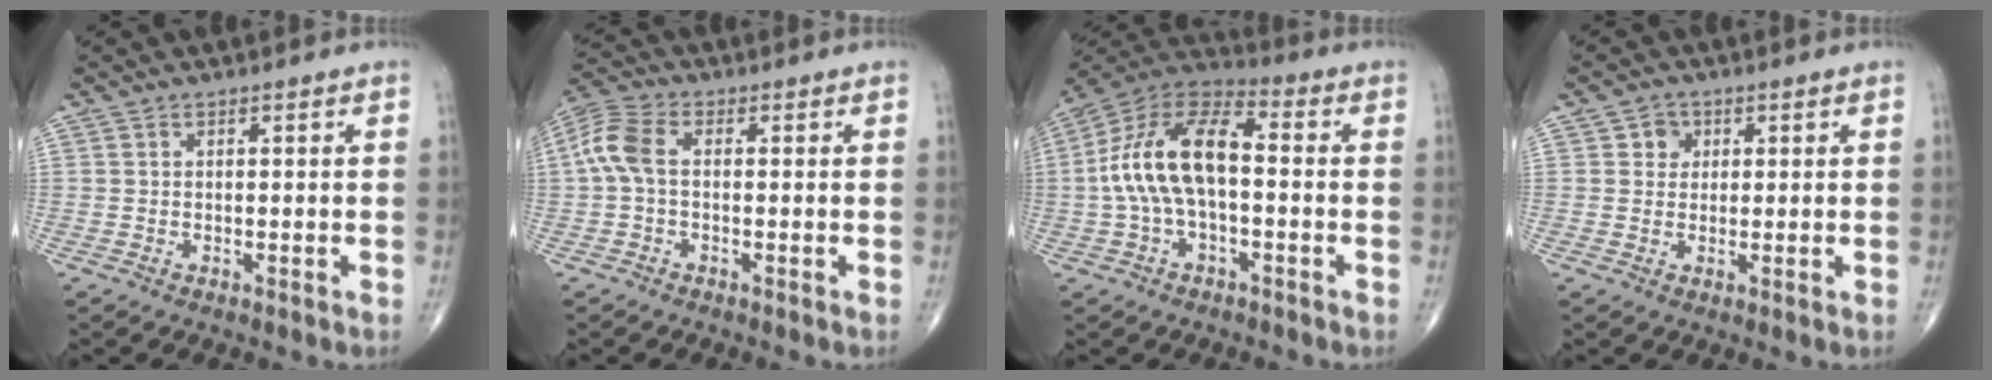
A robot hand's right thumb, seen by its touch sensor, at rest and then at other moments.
{"total": 6.4, "force": [0.0, 3.6, 5.3], "torque": [-0.127, 0.020, -0.009]}
{"total": 15.4, "force": [-0.4, 7.5, 13.4], "torque": [-0.258, 0.046, -0.018]}
{"total": 2.5, "force": [0.9, 2.1, 0.9], "torque": [0.000, -0.002, 0.010]}